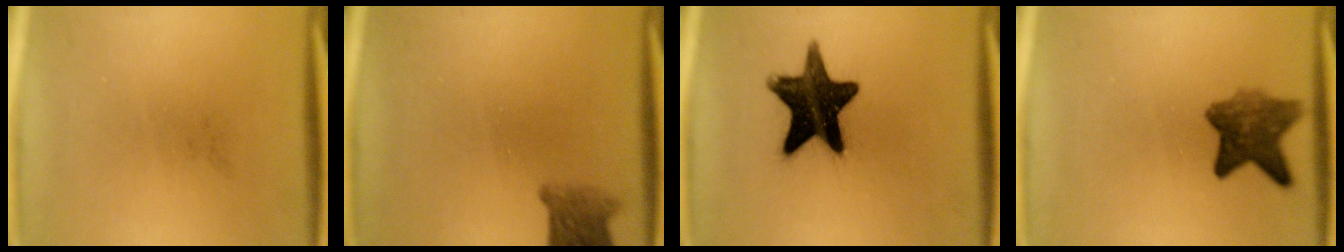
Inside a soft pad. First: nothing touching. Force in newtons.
{"total": 3.9}
{"total": 15.7}
{"total": 6.9}